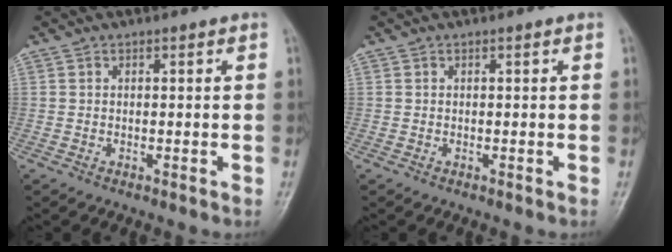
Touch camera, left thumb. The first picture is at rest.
{"total": 0.0}